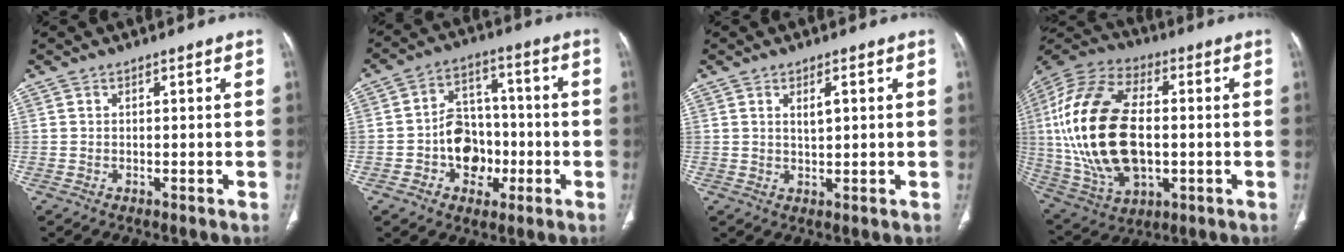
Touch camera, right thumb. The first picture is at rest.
{"total": 10.6, "force": [-2.7, 8.5, 5.8], "torque": [-0.046, 0.036, -0.046]}
{"total": 2.7, "force": [1.0, 1.0, 2.3], "torque": [-0.038, -0.006, 0.018]}
{"total": 26.1, "force": [0.1, 15.0, 21.3], "torque": [-0.437, 0.001, 0.010]}